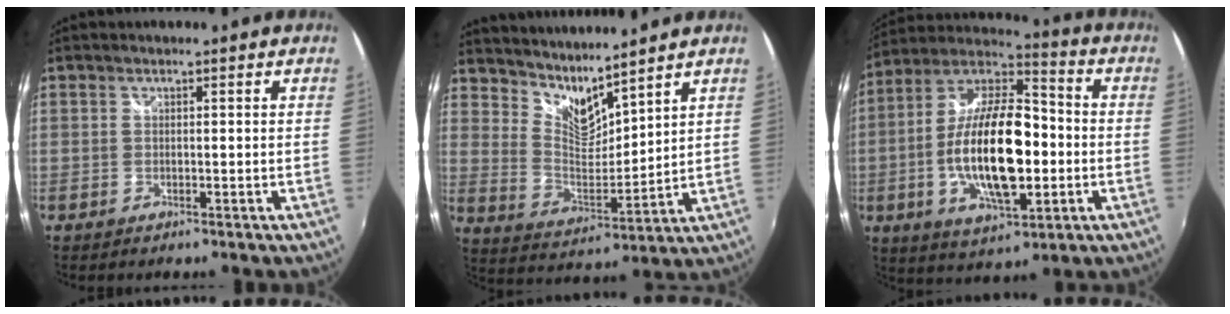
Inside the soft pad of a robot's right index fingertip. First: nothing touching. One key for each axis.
{"total": 9.3, "fx": 8.2, "fy": 1.8, "fz": 4.0, "tx": -0.069, "ty": -0.014, "tz": 0.156}
{"total": 21.0, "fx": -3.5, "fy": 8.6, "fz": 18.9, "tx": -0.369, "ty": -0.007, "tz": -0.065}